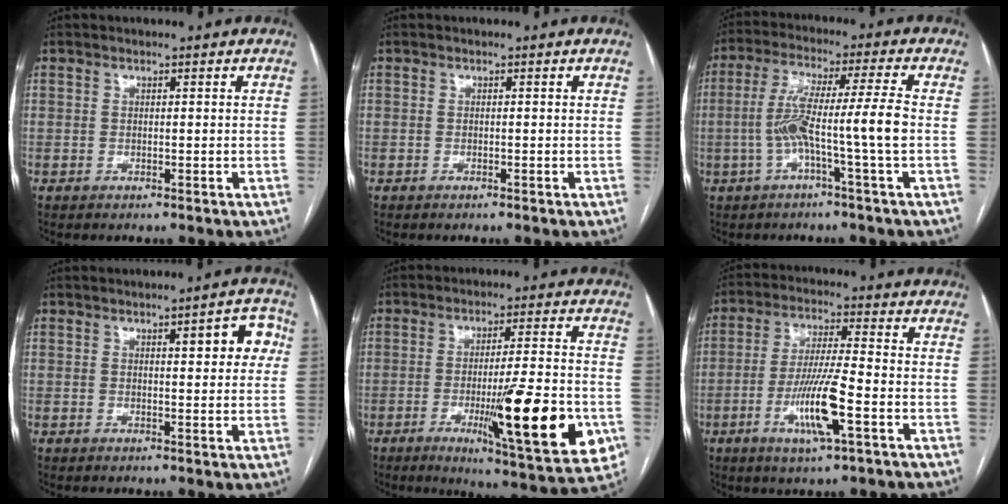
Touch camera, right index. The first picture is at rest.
{"total": 0.0}
{"total": 9.8, "force": [-1.9, -1.2, 9.5], "torque": [-0.188, 0.021, -0.036]}
{"total": 5.6, "force": [1.8, 1.7, 5.1], "torque": [-0.055, 0.013, 0.017]}
{"total": 18.8, "force": [-5.4, 1.9, 17.9], "torque": [-0.229, -0.023, -0.069]}
{"total": 10.5, "force": [-3.8, 0.6, 9.8], "torque": [-0.191, -0.010, -0.070]}